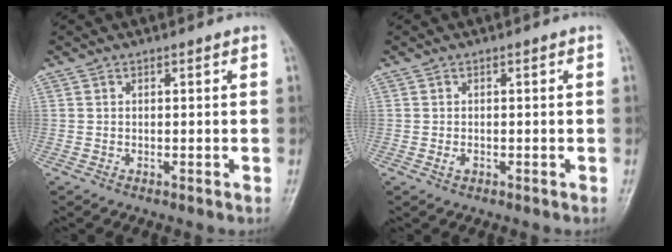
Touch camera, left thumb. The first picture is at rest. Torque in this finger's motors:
{"motor_torque": [-0.14, -0.09, 0.26, 0.10, 0.00]}